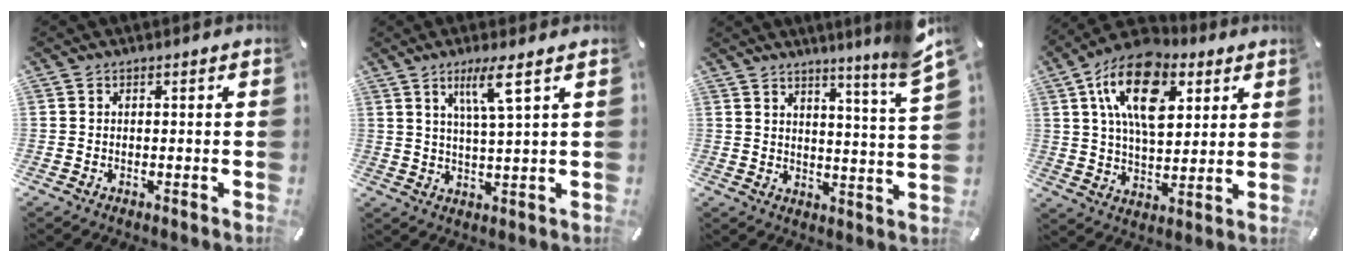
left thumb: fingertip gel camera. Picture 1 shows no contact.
{"total": 7.4, "force": [3.7, 0.5, 6.3], "torque": [-0.125, -0.001, 0.060]}
{"total": 8.8, "force": [7.2, -0.3, 5.1], "torque": [-0.071, -0.063, 0.115]}
{"total": 17.7, "force": [7.2, 10.4, 12.5], "torque": [-0.222, -0.006, 0.125]}